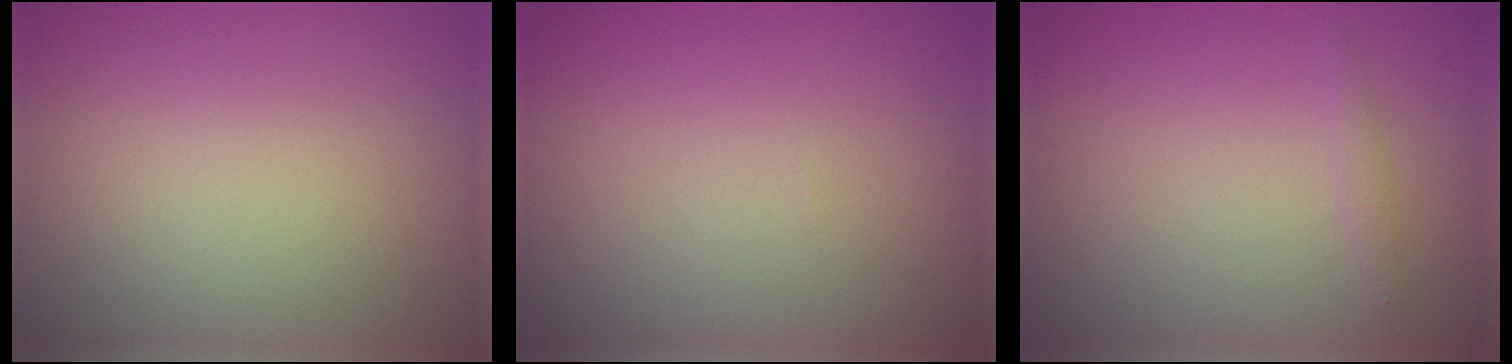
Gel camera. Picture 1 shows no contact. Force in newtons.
{"total": 0.0}
{"total": 0.8, "press": 0.8, "slide": 0.1}